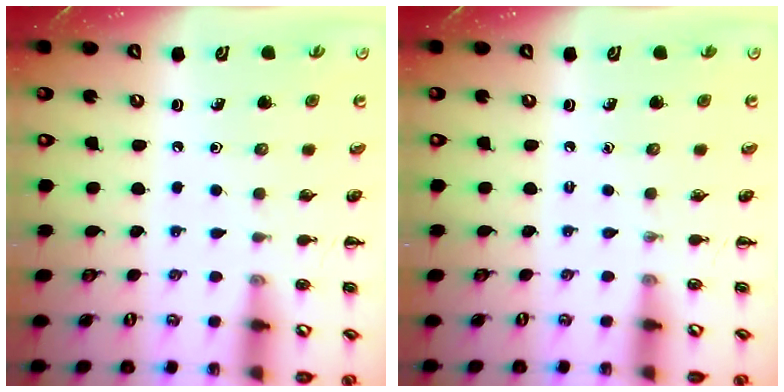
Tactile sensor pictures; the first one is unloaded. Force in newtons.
{"total": 0.0}